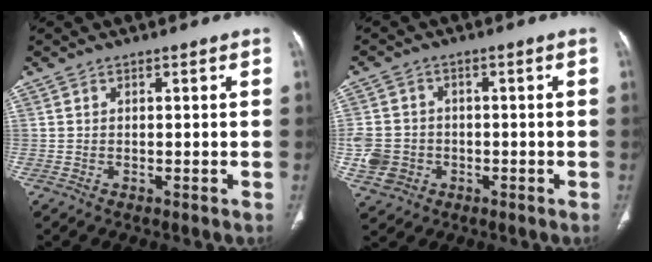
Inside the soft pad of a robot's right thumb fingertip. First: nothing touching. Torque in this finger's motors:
{"motor_torque": [-0.16, 0.01, 0.64, -0.83, 0.22]}